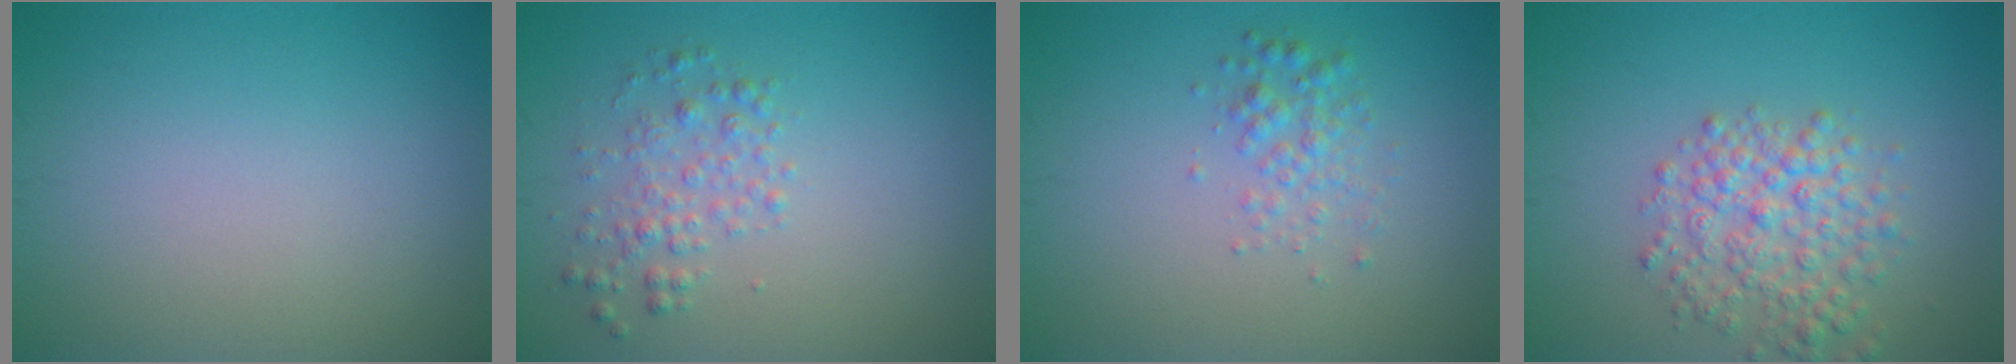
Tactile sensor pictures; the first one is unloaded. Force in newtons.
{"total": 2.2, "press": 2.2, "slide": 0.1}
{"total": 1.9, "press": 1.9, "slide": 0.0}
{"total": 4.1, "press": 4.1, "slide": 0.2}